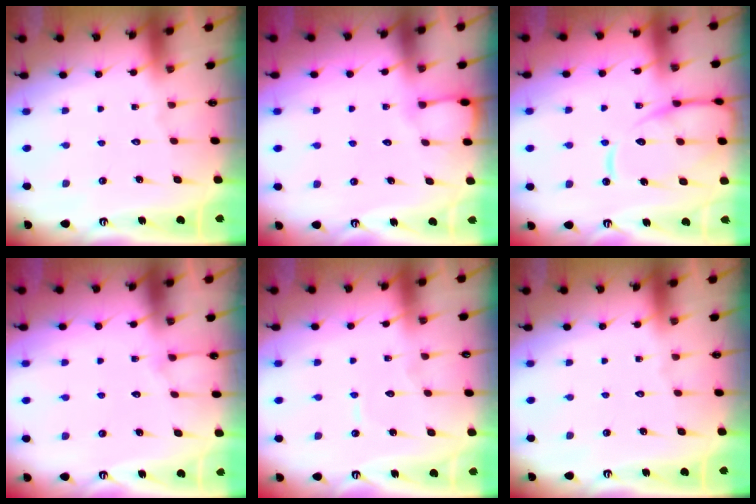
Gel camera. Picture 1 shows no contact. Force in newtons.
{"total": 3.6, "press": 3.6, "slide": 0.4}
{"total": 13.6, "press": 13.5, "slide": 1.3}
{"total": 3.9, "press": 3.9, "slide": 0.5}
{"total": 4.6, "press": 4.6, "slide": 0.2}
{"total": 0.0}